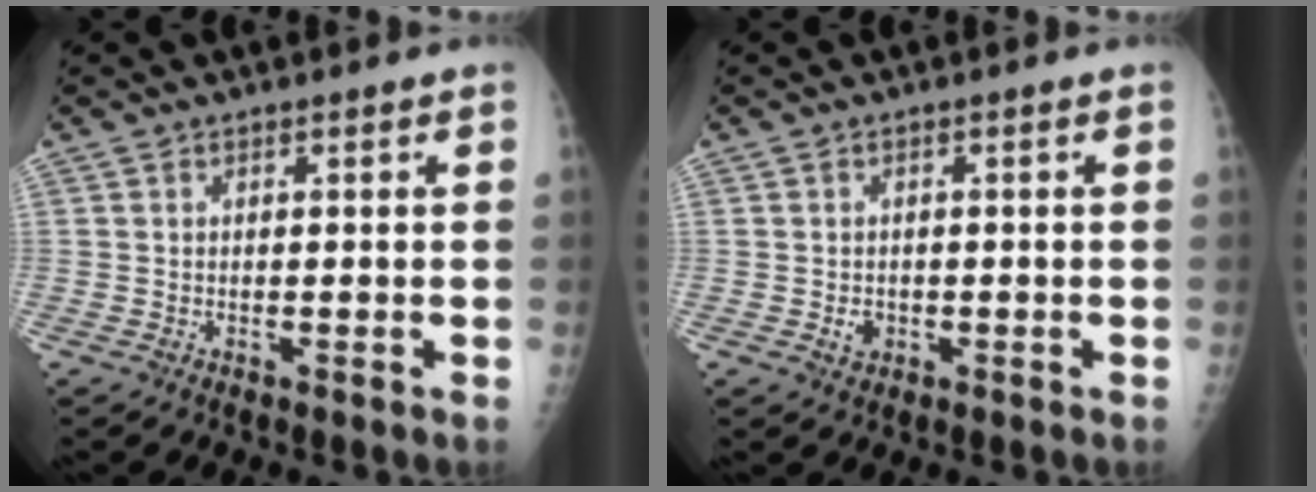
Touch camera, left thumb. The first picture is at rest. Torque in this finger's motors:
{"motor_torque": [-0.04, -0.02, 0.12, 0.04, 0.00]}